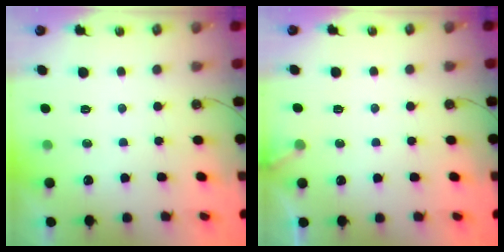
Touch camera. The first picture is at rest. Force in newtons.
{"total": 2.4, "press": 2.4, "slide": 0.1}